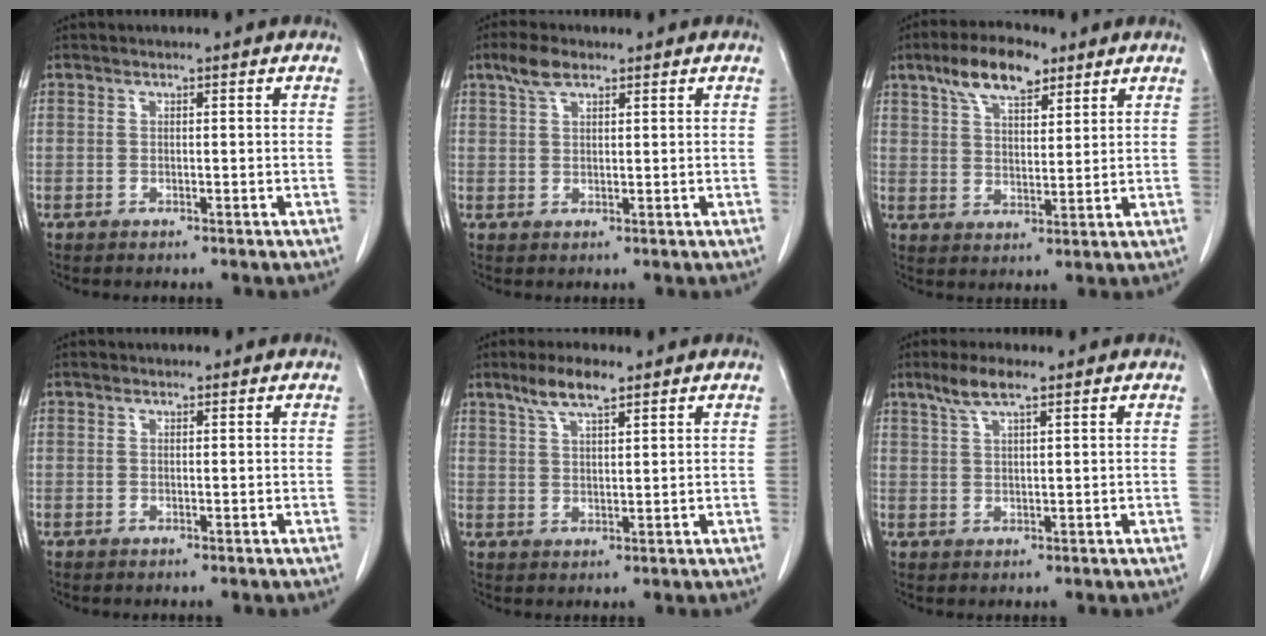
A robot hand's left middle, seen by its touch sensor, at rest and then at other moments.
{"total": 3.6, "force": [2.5, 1.4, 2.2], "torque": [-0.050, 0.010, 0.050]}
{"total": 9.1, "force": [6.0, 3.4, 5.9], "torque": [-0.112, 0.014, 0.108]}
{"total": 0.5, "force": [0.4, 0.3, 0.1], "torque": [-0.005, 0.003, 0.005]}
{"total": 5.6, "force": [4.0, 1.0, 3.7], "torque": [-0.078, 0.006, 0.076]}
{"total": 4.3, "force": [3.1, 0.5, 3.0], "torque": [-0.068, 0.007, 0.062]}